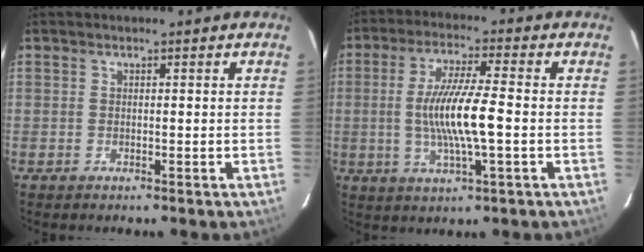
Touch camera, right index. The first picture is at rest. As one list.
[{"total": 10.9, "force": [-1.3, 1.2, 10.8], "torque": [-0.204, -0.005, -0.022]}]